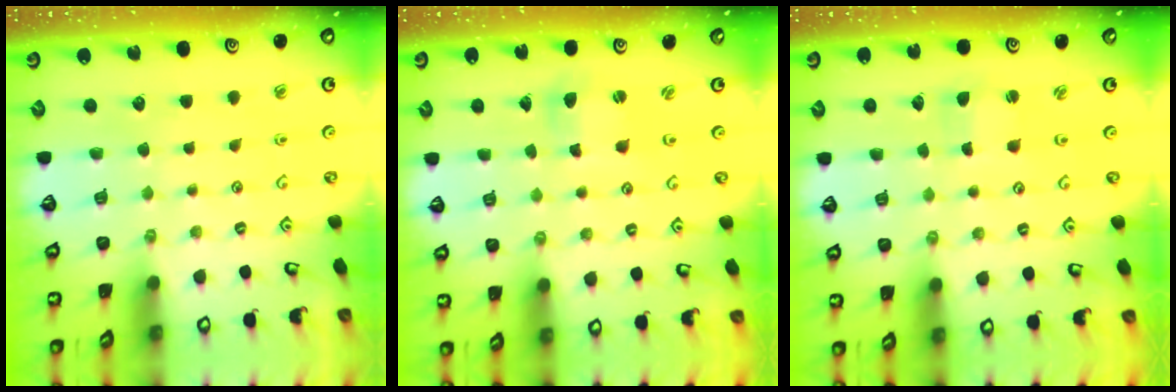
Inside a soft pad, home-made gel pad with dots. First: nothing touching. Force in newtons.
{"total": 2.6, "press": 2.5, "slide": 0.3}
{"total": 1.1, "press": 1.0, "slide": 0.2}